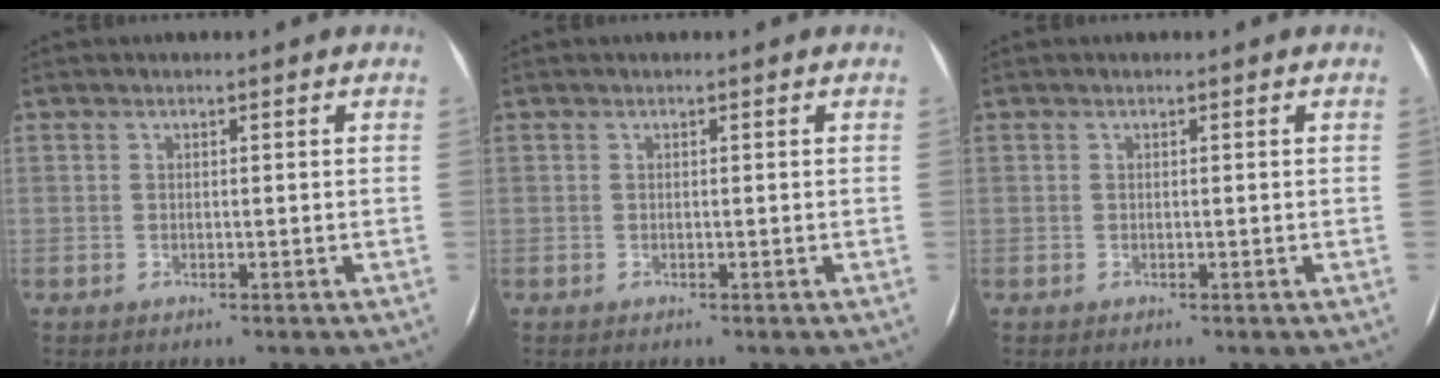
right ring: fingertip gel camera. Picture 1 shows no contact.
{"total": 0.0}
{"total": 0.0}